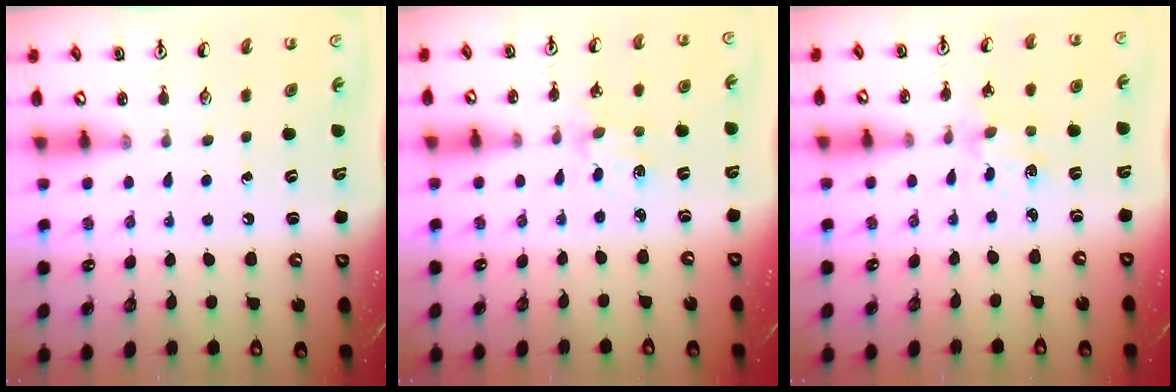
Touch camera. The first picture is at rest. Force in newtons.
{"total": 1.3, "press": 1.2, "slide": 0.2}
{"total": 2.0, "press": 2.0, "slide": 0.4}